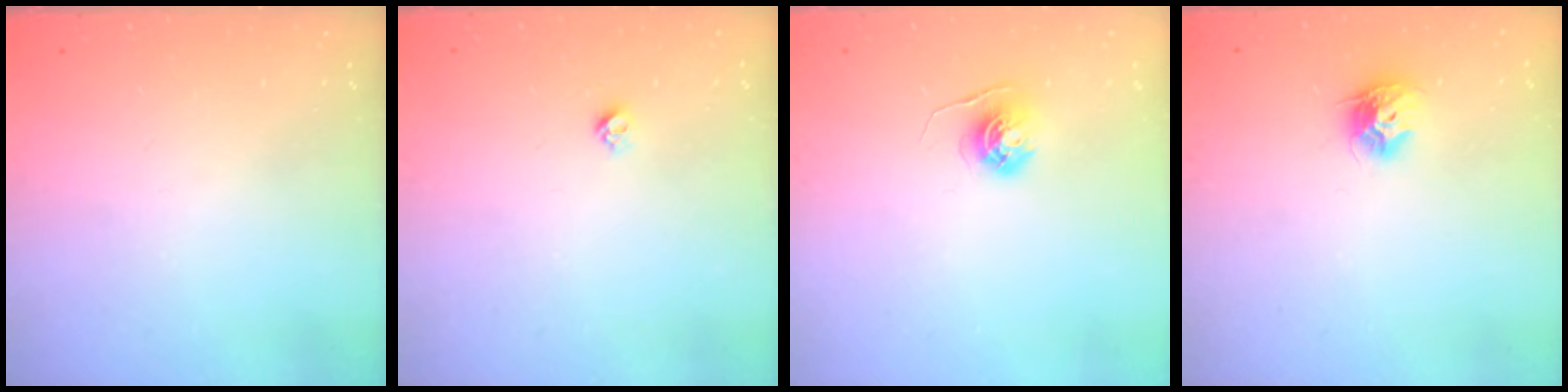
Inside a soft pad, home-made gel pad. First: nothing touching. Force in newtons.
{"total": 3.8, "press": 3.8, "slide": 0.6}
{"total": 5.6, "press": 5.5, "slide": 0.6}
{"total": 8.9, "press": 8.9, "slide": 0.1}